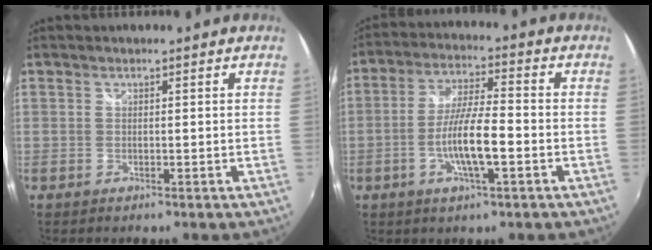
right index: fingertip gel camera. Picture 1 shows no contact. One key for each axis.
{"total": 9.3, "fx": -3.0, "fy": 1.5, "fz": 8.6, "tx": -0.167, "ty": -0.003, "tz": -0.055}